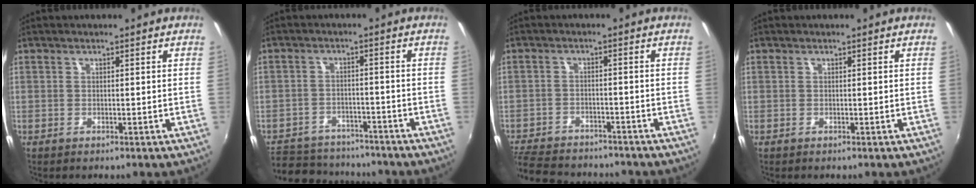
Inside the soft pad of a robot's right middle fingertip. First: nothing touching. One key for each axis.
{"total": 14.8, "fx": -12.2, "fy": 6.9, "fz": 4.9, "tx": -0.129, "ty": 0.014, "tz": -0.170}
{"total": 14.1, "fx": -12.2, "fy": 4.7, "fz": 5.2, "tx": -0.135, "ty": -0.007, "tz": -0.188}
{"total": 0.0}